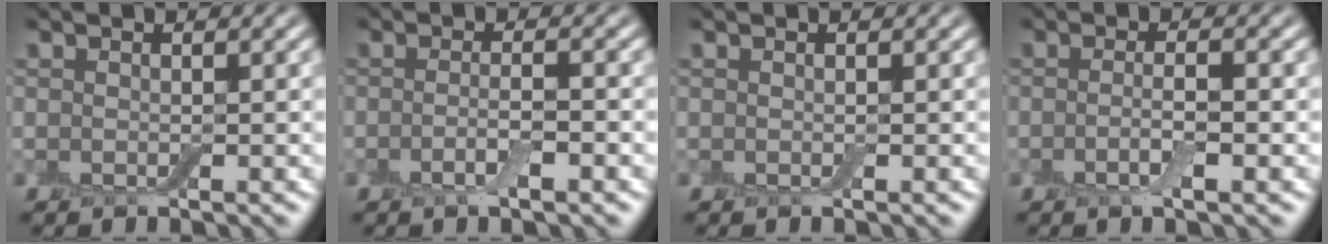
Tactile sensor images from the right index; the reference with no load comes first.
{"total": 2.2, "force": [-0.9, 0.4, 2.0], "torque": [-0.039, 0.000, -0.019]}
{"total": 0.0}
{"total": 2.3, "force": [-0.6, 0.4, 2.2], "torque": [-0.042, -0.001, -0.015]}